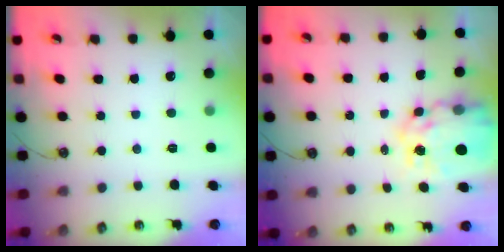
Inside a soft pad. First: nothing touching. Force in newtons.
{"total": 13.6, "press": 13.6, "slide": 1.4}